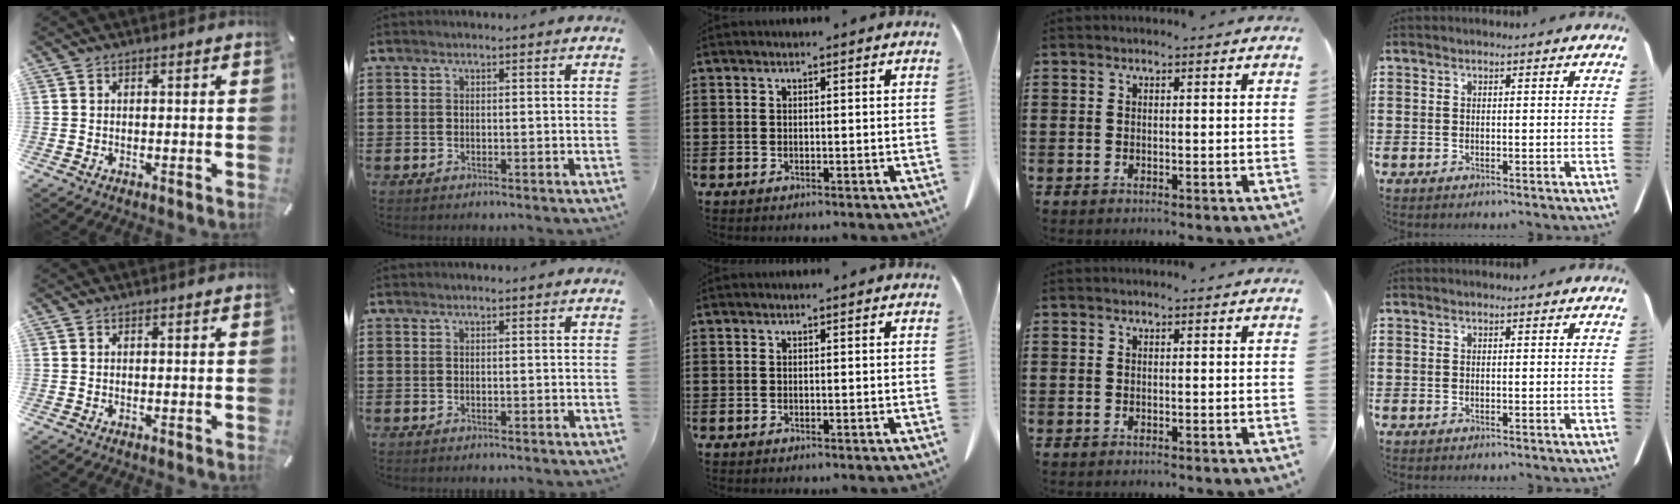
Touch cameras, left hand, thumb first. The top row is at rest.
{}